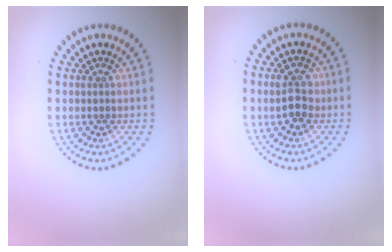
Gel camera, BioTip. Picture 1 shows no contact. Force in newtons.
{"total": 2.8, "press": 2.8, "slide": 0.1}